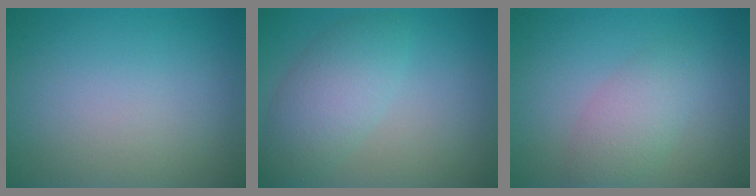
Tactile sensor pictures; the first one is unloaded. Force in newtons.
{"total": 4.4, "press": 4.3, "slide": 0.2}
{"total": 3.0, "press": 3.0, "slide": 0.1}